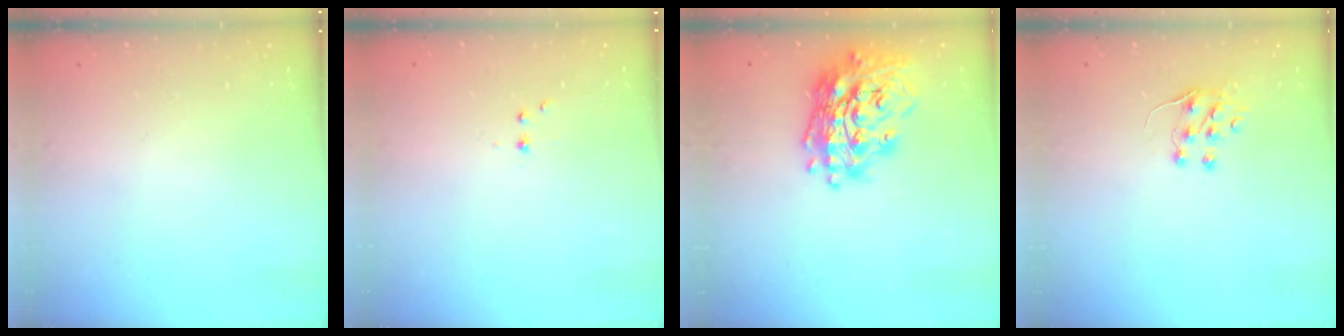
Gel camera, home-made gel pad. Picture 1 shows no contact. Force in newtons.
{"total": 2.2, "press": 1.9, "slide": 1.2}
{"total": 19.7, "press": 19.5, "slide": 2.7}
{"total": 6.0, "press": 5.9, "slide": 0.7}